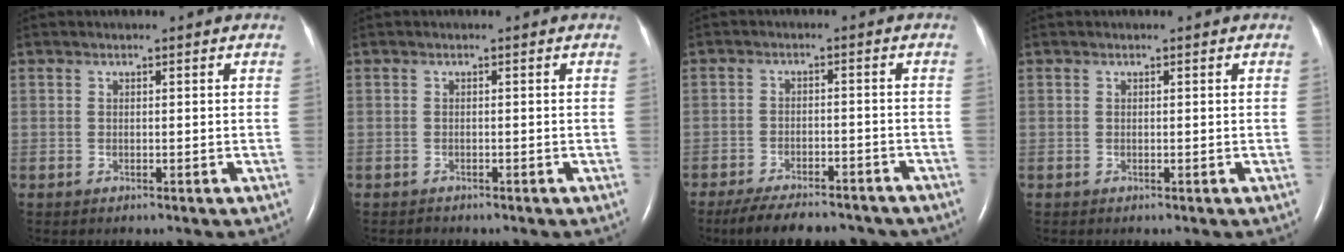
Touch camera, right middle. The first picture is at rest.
{"total": 0.6, "force": [-0.5, 0.2, -0.1], "torque": [-0.008, -0.002, -0.010]}
{"total": 13.1, "force": [-11.2, 3.7, 5.6], "torque": [-0.094, -0.002, -0.154]}
{"total": 0.0}